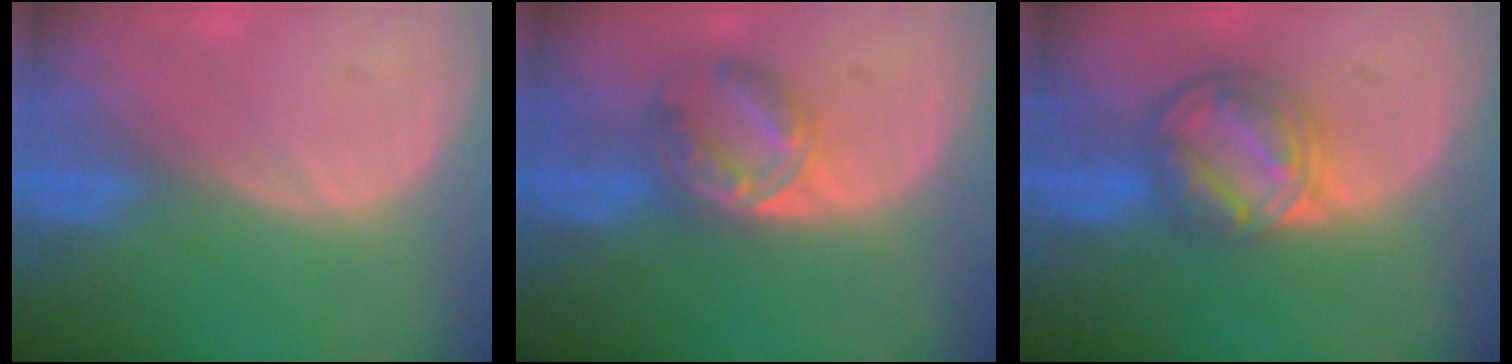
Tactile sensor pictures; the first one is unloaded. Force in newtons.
{"total": 6.7, "press": 5.9, "slide": 3.0}
{"total": 8.3, "press": 7.1, "slide": 4.4}